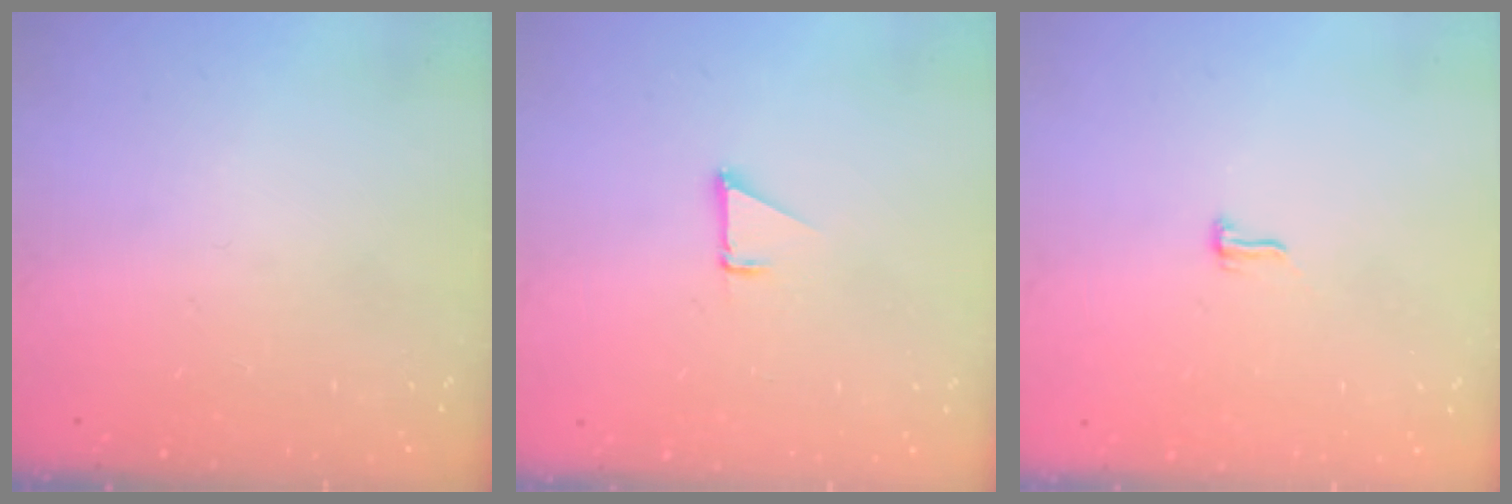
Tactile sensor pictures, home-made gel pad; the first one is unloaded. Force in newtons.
{"total": 1.4, "press": 1.3, "slide": 0.1}
{"total": 5.1, "press": 4.7, "slide": 2.0}